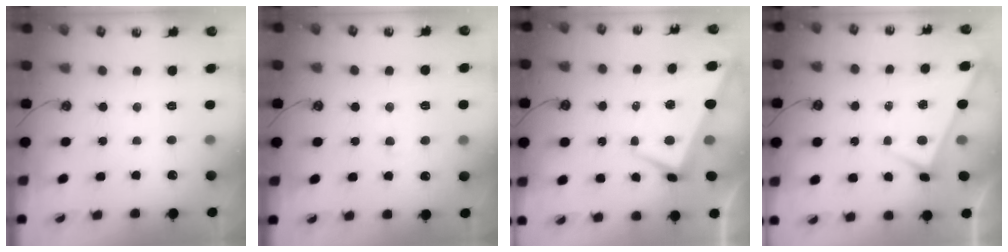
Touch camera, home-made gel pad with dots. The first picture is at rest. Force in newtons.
{"total": 2.7, "press": 2.5, "slide": 1.1}
{"total": 1.1, "press": 0.7, "slide": 0.9}
{"total": 3.1, "press": 3.1, "slide": 0.2}